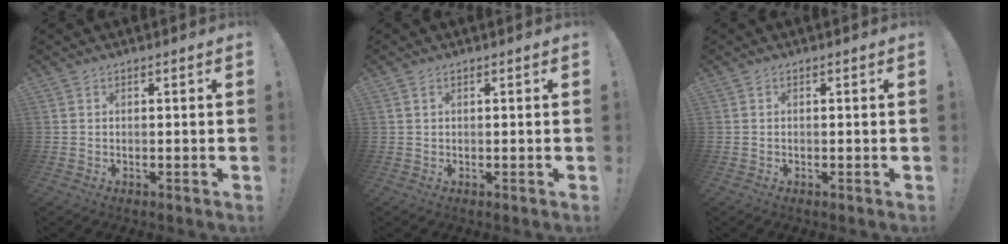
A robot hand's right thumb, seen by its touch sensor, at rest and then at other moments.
{"total": 0.9, "force": [0.6, 0.5, 0.6], "torque": [-0.017, 0.004, 0.012]}
{"total": 0.0}